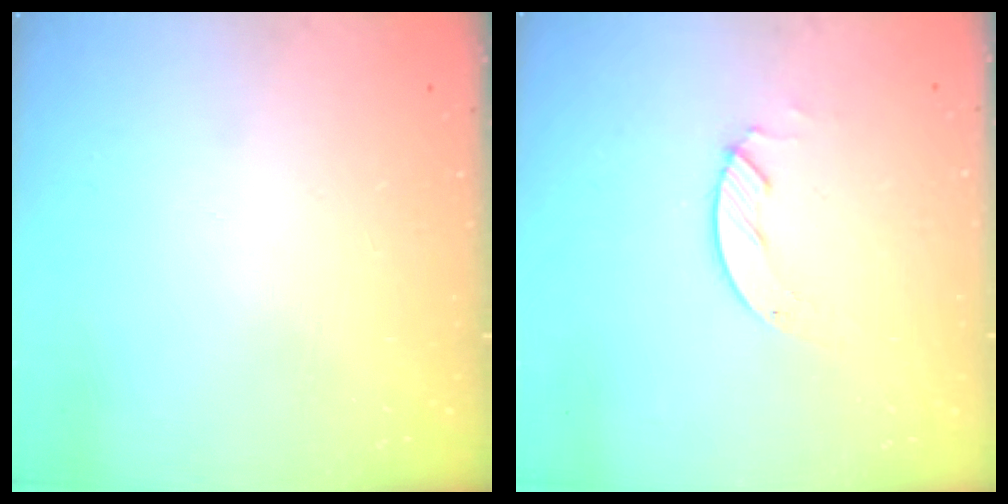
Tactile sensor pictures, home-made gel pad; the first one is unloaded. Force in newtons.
{"total": 2.4, "press": 2.4, "slide": 0.2}